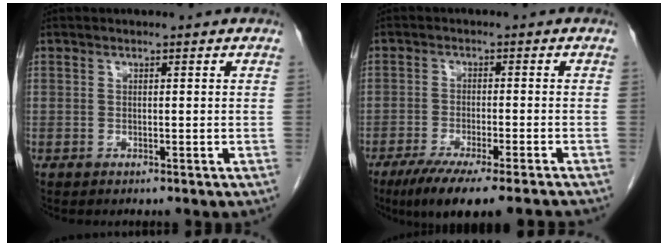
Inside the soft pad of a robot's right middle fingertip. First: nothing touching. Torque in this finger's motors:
{"motor_torque": [1.16, -0.98, 0.17, 0.09]}